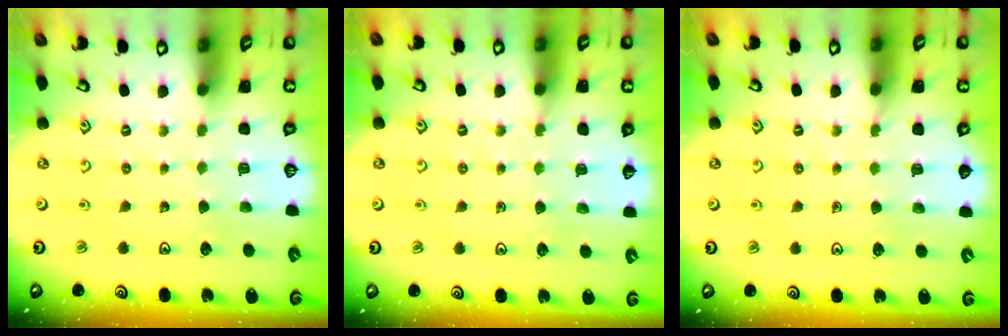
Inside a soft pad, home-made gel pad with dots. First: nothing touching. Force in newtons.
{"total": 5.1, "press": 4.9, "slide": 1.2}
{"total": 2.9, "press": 2.8, "slide": 0.5}